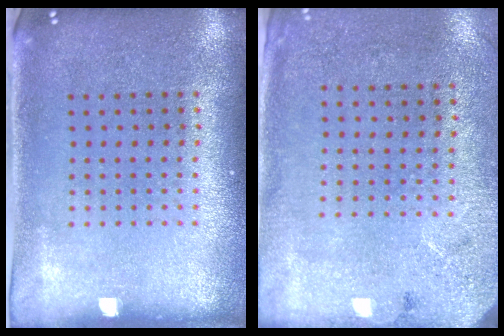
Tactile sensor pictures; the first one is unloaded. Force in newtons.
{"total": 2.6, "press": 2.1, "slide": 1.6}